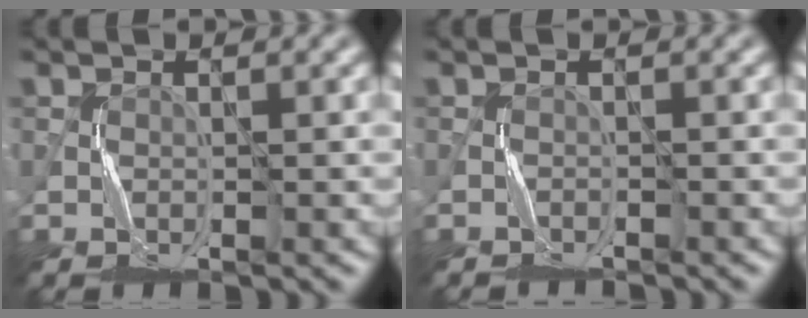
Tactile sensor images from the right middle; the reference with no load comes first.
{"total": 1.0, "force": [-1.0, -0.1, -0.3], "torque": [0.002, -0.001, -0.021]}